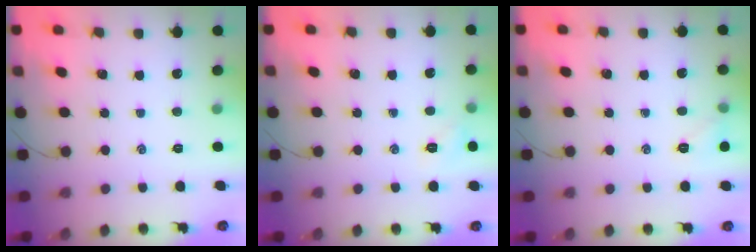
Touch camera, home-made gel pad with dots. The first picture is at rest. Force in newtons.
{"total": 4.8, "press": 4.7, "slide": 1.3}
{"total": 5.6, "press": 5.4, "slide": 1.6}